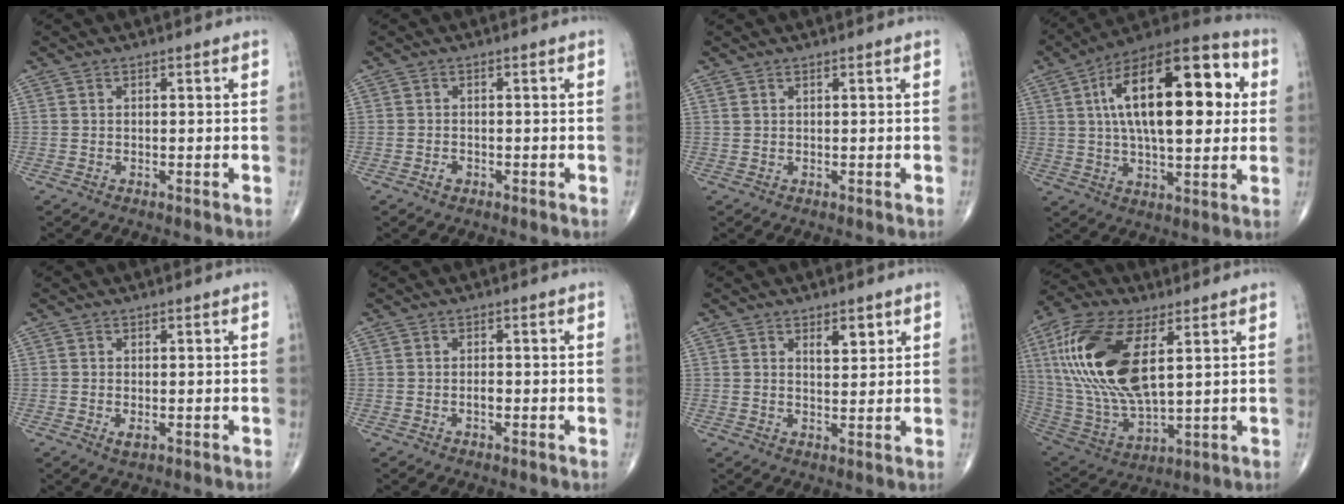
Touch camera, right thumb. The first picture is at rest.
{"total": 1.1, "force": [-0.6, 0.7, 0.5], "torque": [-0.008, 0.003, -0.010]}
{"total": 0.5, "force": [0.4, 0.1, 0.4], "torque": [-0.012, 0.007, 0.011]}
{"total": 25.2, "force": [5.3, 10.8, 22.1], "torque": [-0.340, 0.015, 0.073]}
{"total": 1.3, "force": [-0.3, 0.6, 1.1], "torque": [-0.021, -0.004, -0.004]}
{"total": 1.0, "force": [-0.4, 0.4, 0.9], "torque": [-0.014, 0.000, -0.007]}
{"total": 3.6, "force": [2.0, 1.6, 2.6], "torque": [-0.026, -0.014, 0.032]}
{"total": 22.7, "force": [6.1, 10.2, 19.3], "torque": [-0.416, -0.022, 0.117]}